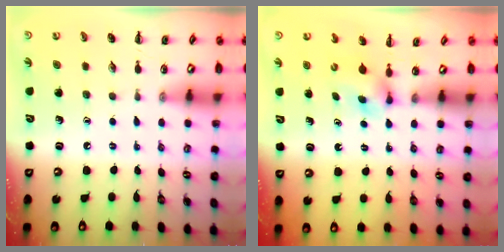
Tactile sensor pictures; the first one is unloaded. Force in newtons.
{"total": 2.9, "press": 2.6, "slide": 1.3}